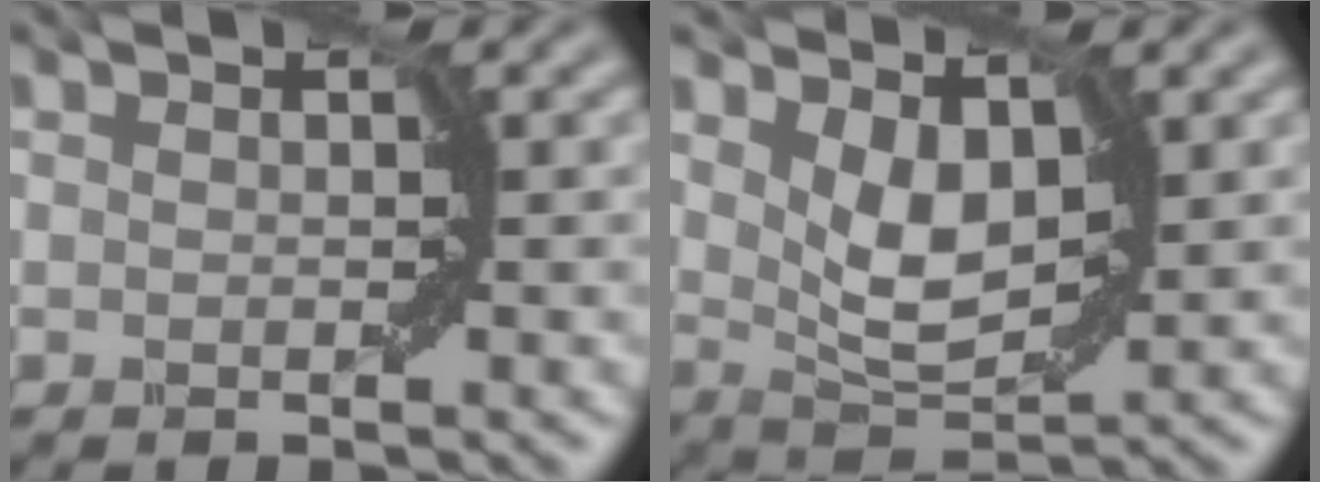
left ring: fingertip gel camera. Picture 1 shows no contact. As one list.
[{"total": 3.6, "force": [1.3, 2.1, 2.7], "torque": [-0.061, -0.007, 0.032]}]